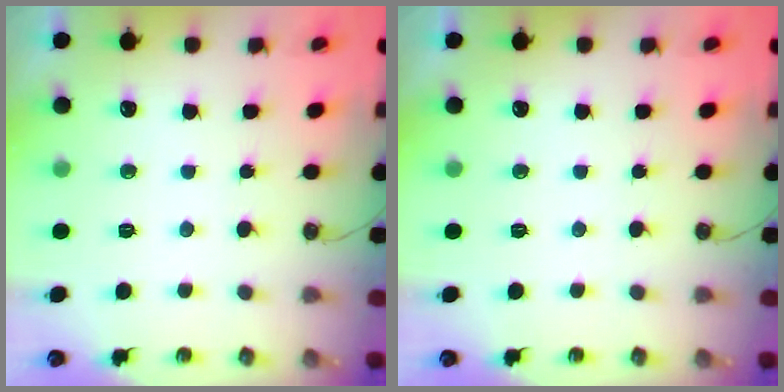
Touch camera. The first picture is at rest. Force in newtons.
{"total": 0.0}